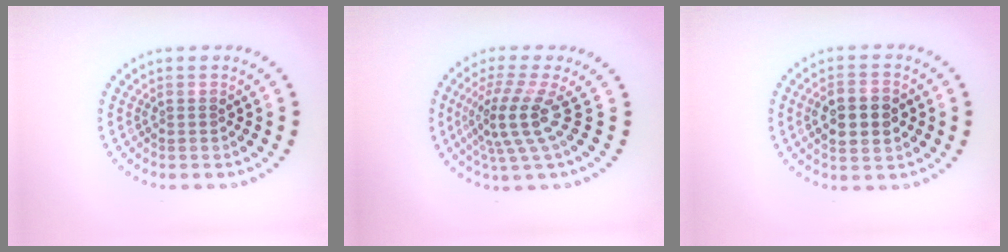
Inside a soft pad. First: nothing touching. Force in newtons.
{"total": 4.1, "press": 2.8, "slide": 3.0}
{"total": 4.6, "press": 4.6, "slide": 0.1}